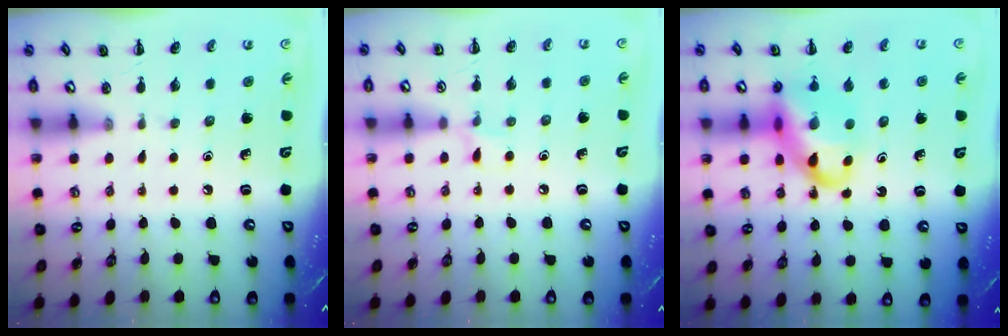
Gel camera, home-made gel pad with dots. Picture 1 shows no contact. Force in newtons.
{"total": 4.9, "press": 4.5, "slide": 1.8}
{"total": 15.2, "press": 14.8, "slide": 3.4}